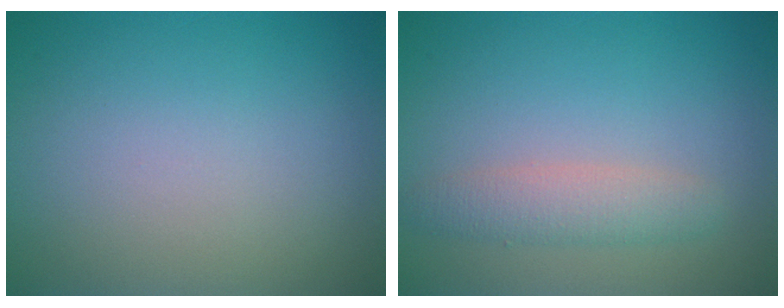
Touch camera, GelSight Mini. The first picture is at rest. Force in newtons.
{"total": 2.6, "press": 2.6, "slide": 0.1}